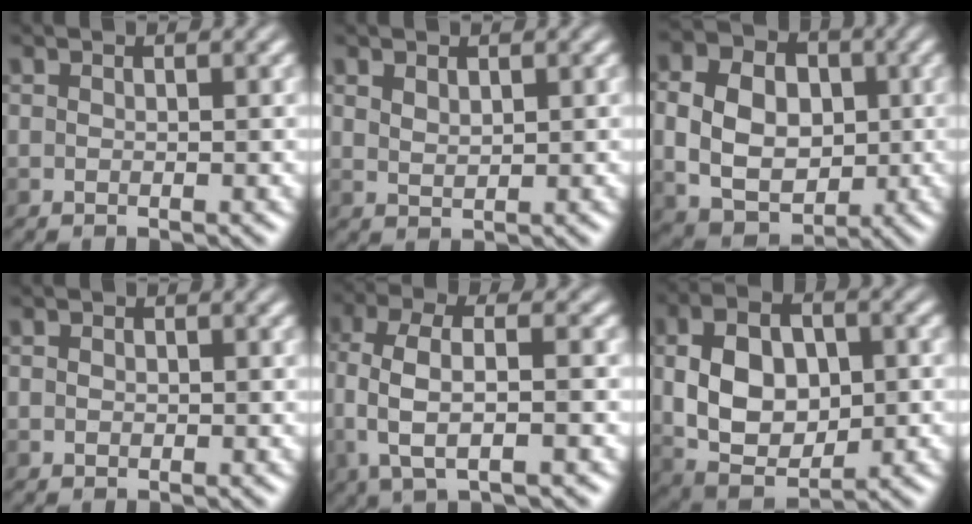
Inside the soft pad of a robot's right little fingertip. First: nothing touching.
{"total": 1.3, "force": [0.8, 0.7, 0.7], "torque": [-0.016, -0.002, 0.019]}
{"total": 8.7, "force": [0.1, 6.9, 5.4], "torque": [-0.096, 0.002, -0.001]}
{"total": 0.7, "force": [0.0, 0.6, 0.3], "torque": [-0.003, -0.004, -0.002]}
{"total": 5.4, "force": [-0.3, 2.0, 5.0], "torque": [-0.101, 0.006, -0.009]}
{"total": 9.0, "force": [0.0, 5.6, 7.1], "torque": [-0.137, 0.001, -0.003]}